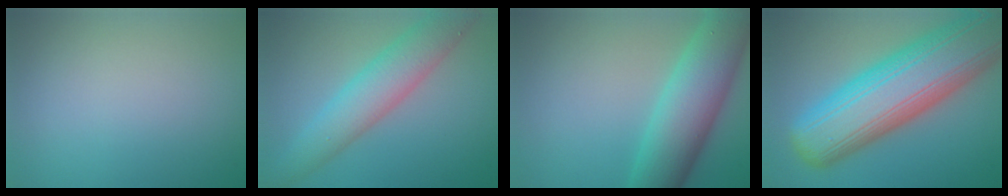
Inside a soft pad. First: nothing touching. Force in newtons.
{"total": 5.6, "press": 5.6, "slide": 0.3}
{"total": 8.2, "press": 8.2, "slide": 0.1}
{"total": 14.4, "press": 14.4, "slide": 0.6}